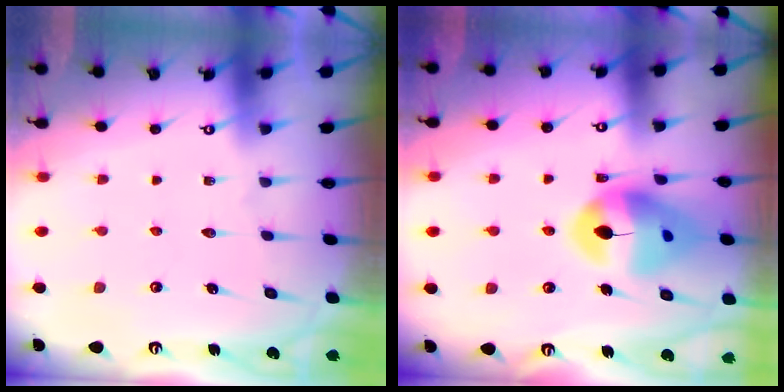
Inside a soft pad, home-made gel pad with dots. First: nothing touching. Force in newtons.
{"total": 15.2, "press": 15.0, "slide": 2.3}